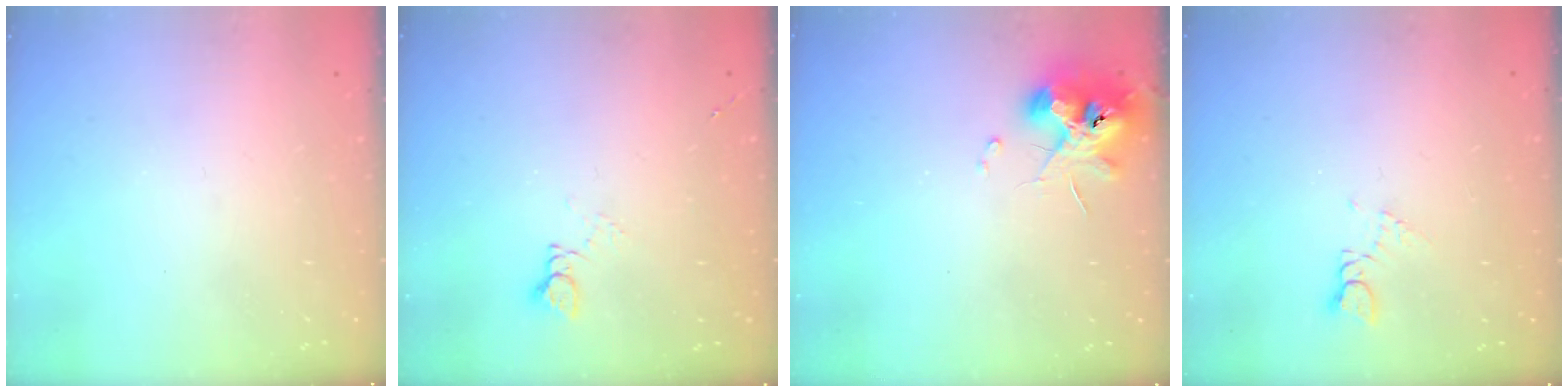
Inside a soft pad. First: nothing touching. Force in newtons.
{"total": 2.9, "press": 2.9, "slide": 0.3}
{"total": 10.9, "press": 10.9, "slide": 1.1}
{"total": 1.7, "press": 1.6, "slide": 0.3}